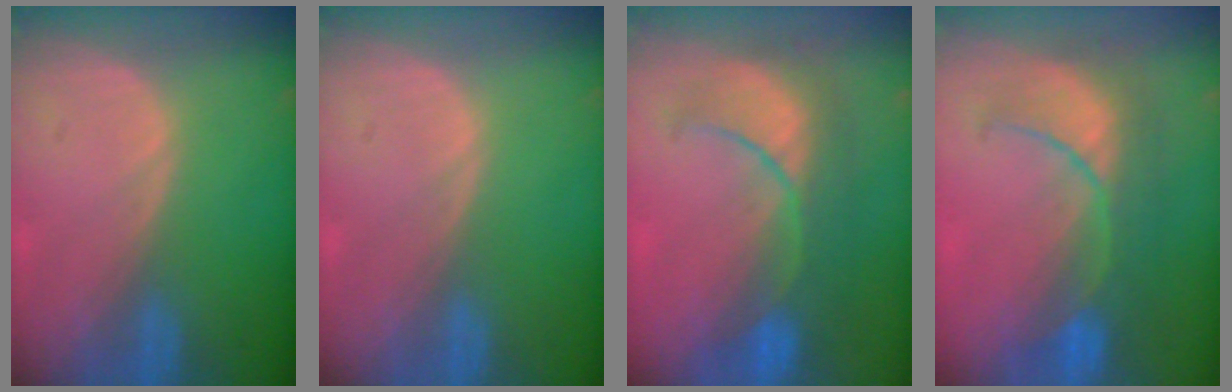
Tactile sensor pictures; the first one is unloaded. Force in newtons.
{"total": 0.0}
{"total": 8.9, "press": 8.5, "slide": 2.6}
{"total": 8.3, "press": 8.3, "slide": 0.7}